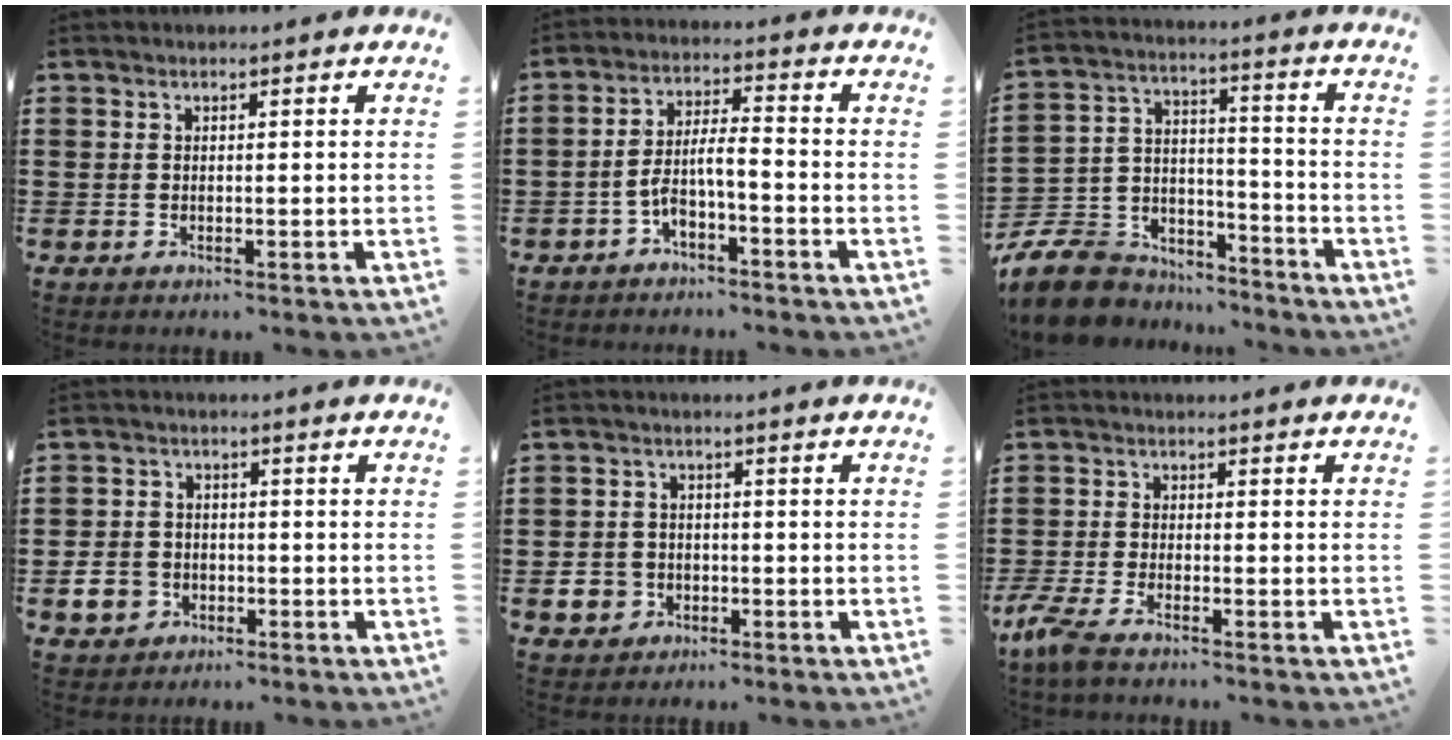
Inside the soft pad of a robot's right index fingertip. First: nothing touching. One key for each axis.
{"total": 5.4, "fx": -3.0, "fy": 1.5, "fz": 4.3, "tx": -0.105, "ty": -0.001, "tz": -0.063}
{"total": 8.9, "fx": -7.9, "fy": 3.7, "fz": 1.8, "tx": -0.058, "ty": 0.018, "tz": -0.157}
{"total": 4.2, "fx": -1.6, "fy": 3.5, "fz": 1.8, "tx": -0.050, "ty": 0.004, "tz": -0.034}
{"total": 3.5, "fx": -1.5, "fy": 2.9, "fz": 1.2, "tx": -0.036, "ty": 0.002, "tz": -0.032}
{"total": 3.3, "fx": -2.9, "fy": 0.1, "fz": 1.5, "tx": -0.056, "ty": -0.012, "tz": -0.064}